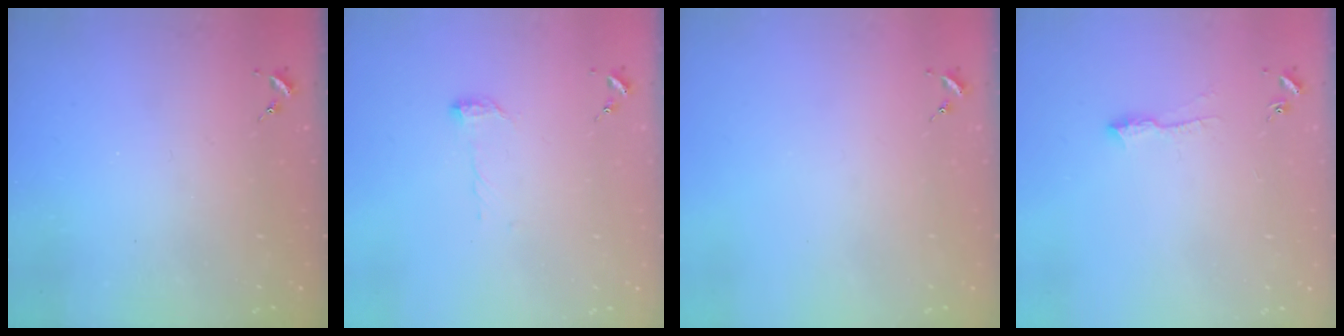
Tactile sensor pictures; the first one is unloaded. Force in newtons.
{"total": 5.8, "press": 5.7, "slide": 0.7}
{"total": 0.0}
{"total": 5.3, "press": 5.2, "slide": 0.6}